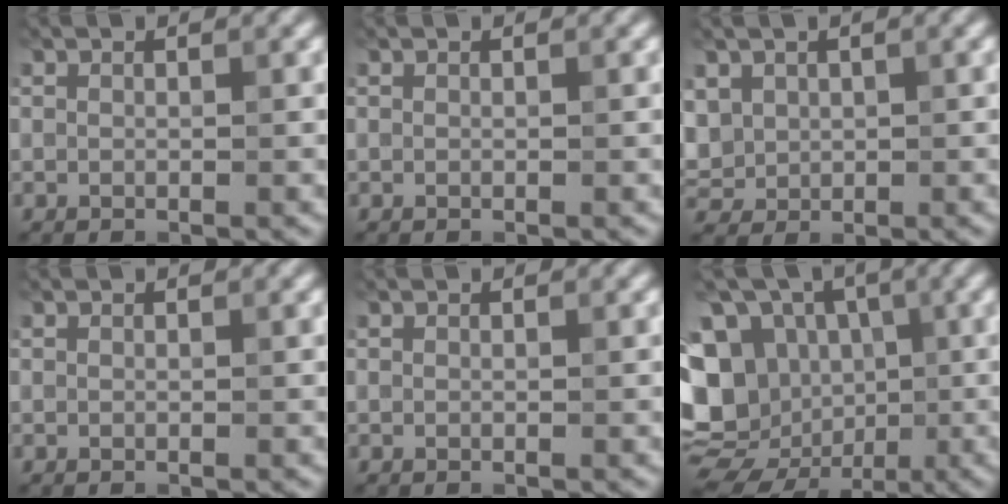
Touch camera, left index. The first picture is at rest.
{"total": 0.0}
{"total": 2.3, "force": [0.7, 2.0, 0.9], "torque": [-0.025, -0.003, 0.020]}
{"total": 0.0}
{"total": 0.0}
{"total": 18.3, "force": [-3.1, 16.3, 7.6], "torque": [-0.178, 0.002, -0.069]}